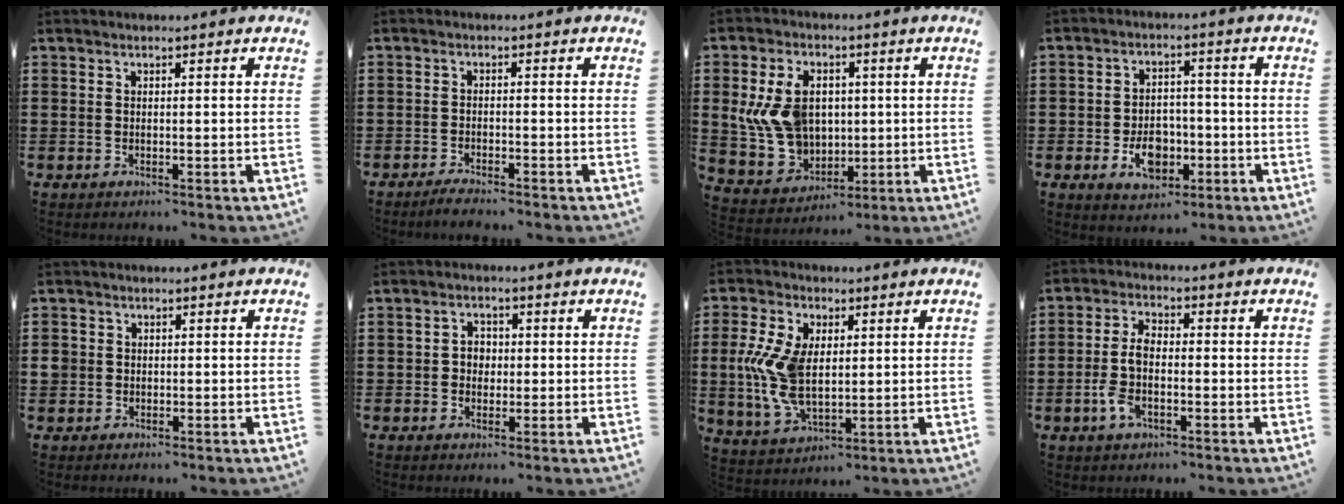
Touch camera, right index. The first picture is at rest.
{"total": 1.8, "force": [-1.7, 0.0, 0.3], "torque": [-0.010, 0.000, -0.033]}
{"total": 10.9, "force": [1.5, 8.3, 7.0], "torque": [-0.182, 0.016, 0.029]}
{"total": 6.4, "force": [-2.1, 4.5, 4.1], "torque": [-0.056, -0.001, -0.042]}
{"total": 1.7, "force": [-0.1, 1.7, 0.4], "torque": [-0.014, 0.006, -0.003]}
{"total": 2.4, "force": [-0.2, 2.0, 1.2], "torque": [-0.029, 0.009, -0.008]}
{"total": 10.2, "force": [1.0, 6.4, 7.9], "torque": [-0.200, 0.001, 0.011]}
{"total": 5.7, "force": [-1.4, 2.9, 4.7], "torque": [-0.113, 0.001, -0.034]}